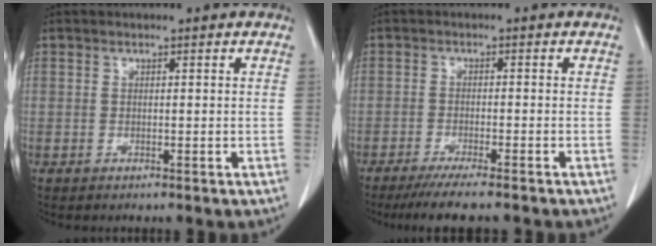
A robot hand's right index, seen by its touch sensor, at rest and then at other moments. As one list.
[{"total": 7.8, "force": [-6.5, 0.0, 4.3], "torque": [-0.057, -0.018, -0.101]}]